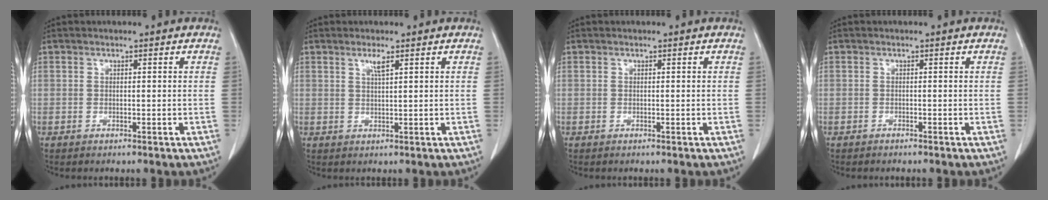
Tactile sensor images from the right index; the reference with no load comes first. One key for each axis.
{"total": 1.7, "fx": 1.0, "fy": -0.1, "fz": 1.4, "tx": -0.029, "ty": 0.000, "tz": 0.020}
{"total": 0.0}
{"total": 0.5, "fx": -0.5, "fy": 0.1, "fz": 0.1, "tx": -0.008, "ty": -0.002, "tz": -0.009}